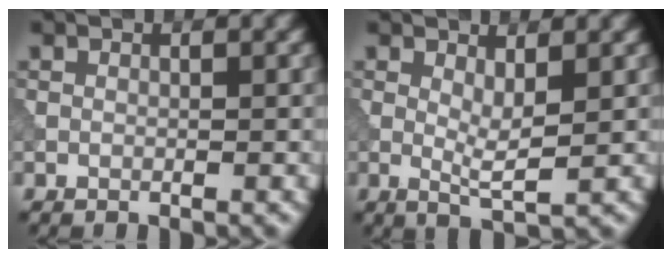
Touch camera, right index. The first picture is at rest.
{"total": 2.5, "force": [0.7, 0.6, 2.4], "torque": [-0.044, -0.008, 0.015]}